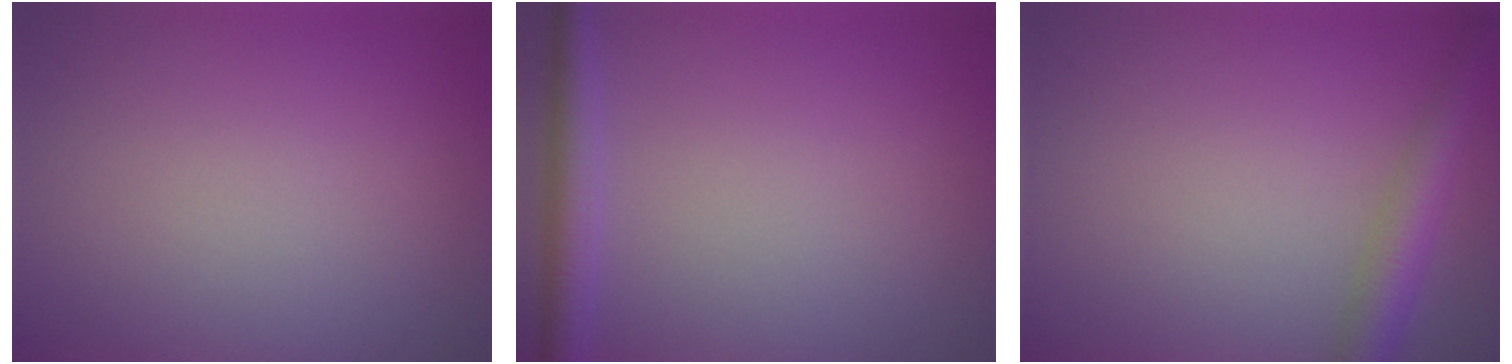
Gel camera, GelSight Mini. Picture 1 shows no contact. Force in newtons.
{"total": 2.8, "press": 2.8, "slide": 0.2}
{"total": 3.4, "press": 3.4, "slide": 0.1}